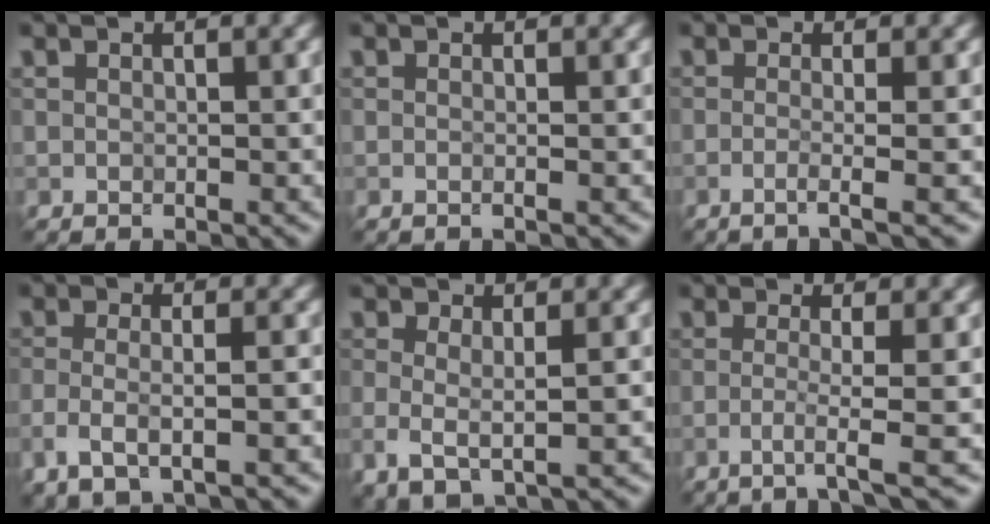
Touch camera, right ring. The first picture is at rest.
{"total": 0.7, "force": [0.0, 0.2, 0.6], "torque": [-0.010, -0.009, -0.007]}
{"total": 2.4, "force": [-0.7, 0.6, 2.2], "torque": [-0.025, -0.002, -0.026]}
{"total": 3.8, "force": [-1.5, 1.4, 3.2], "torque": [-0.066, -0.006, -0.031]}
{"total": 3.0, "force": [-0.1, 1.6, 2.6], "torque": [-0.054, -0.009, 0.000]}
{"total": 2.9, "force": [-1.0, 0.3, 2.7], "torque": [-0.043, 0.002, -0.034]}